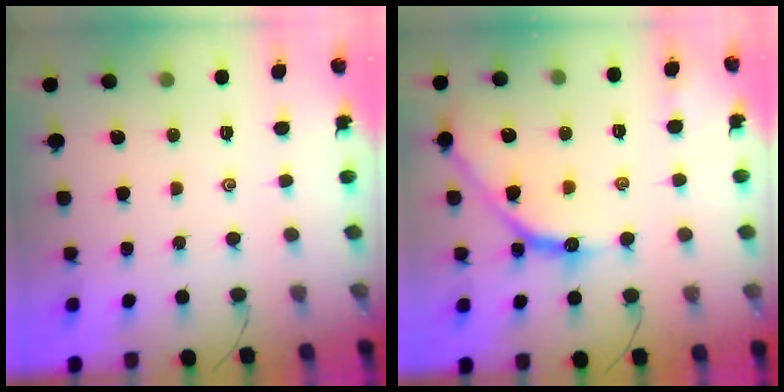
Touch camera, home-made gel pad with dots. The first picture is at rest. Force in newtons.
{"total": 12.5, "press": 12.5, "slide": 1.0}